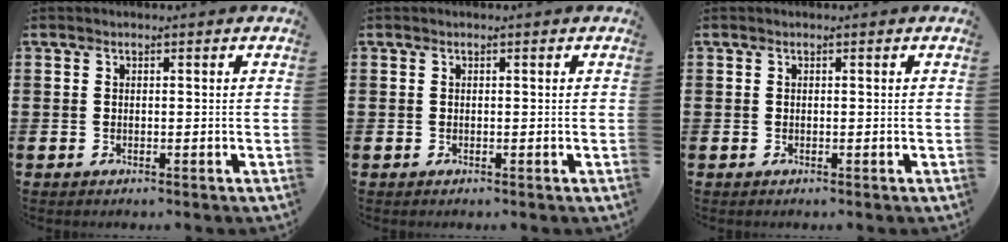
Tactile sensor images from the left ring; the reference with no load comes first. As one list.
[{"total": 0.0}, {"total": 0.0}]